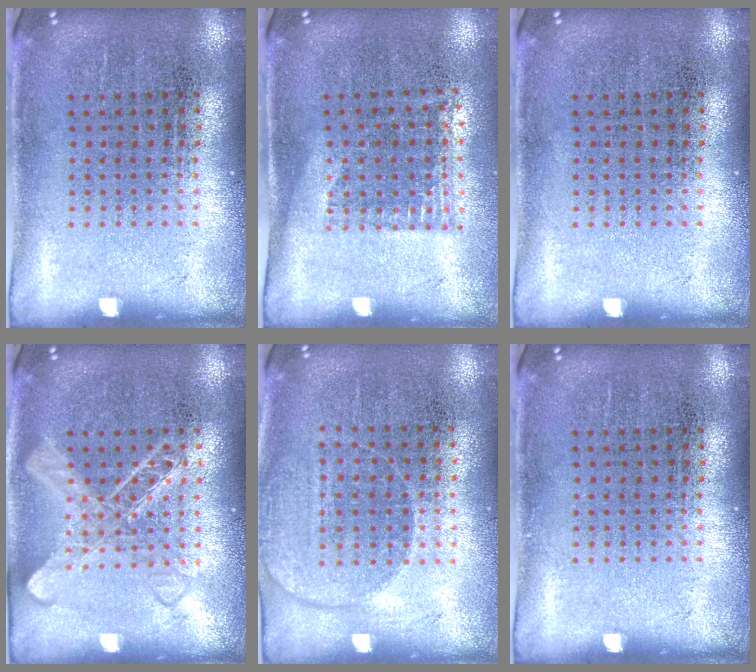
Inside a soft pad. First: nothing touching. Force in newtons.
{"total": 1.2, "press": 0.9, "slide": 0.8}
{"total": 0.0}
{"total": 2.6, "press": 2.6, "slide": 0.4}
{"total": 1.4, "press": 1.3, "slide": 0.5}
{"total": 0.0}